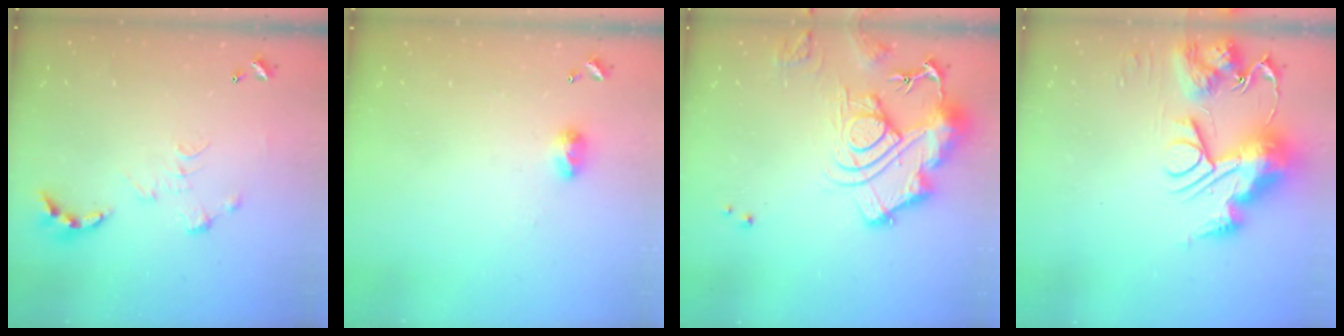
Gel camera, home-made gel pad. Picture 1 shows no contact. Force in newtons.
{"total": 4.1, "press": 4.1, "slide": 0.5}
{"total": 16.2, "press": 16.1, "slide": 1.7}
{"total": 14.3, "press": 14.2, "slide": 1.6}